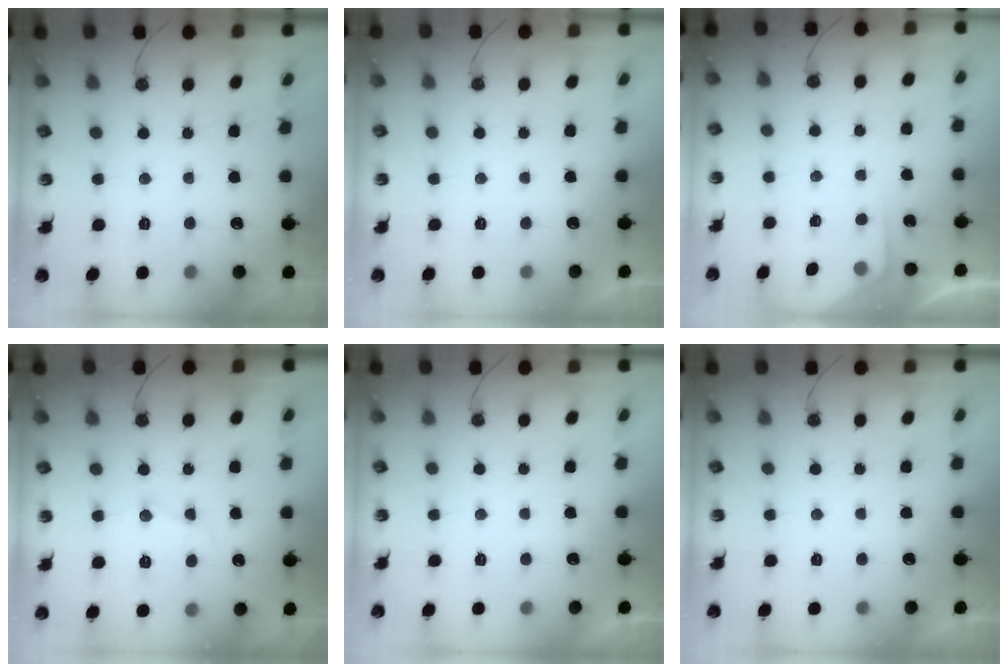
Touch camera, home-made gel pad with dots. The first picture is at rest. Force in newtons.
{"total": 0.0}
{"total": 3.6, "press": 3.6, "slide": 0.3}
{"total": 9.6, "press": 9.6, "slide": 0.8}
{"total": 0.0}
{"total": 0.0}